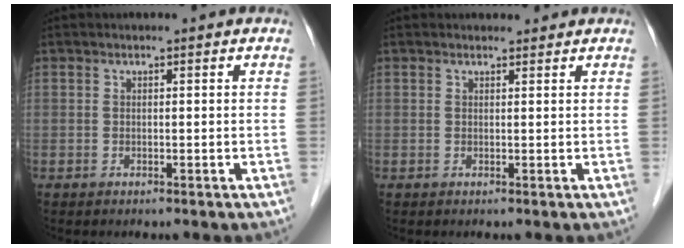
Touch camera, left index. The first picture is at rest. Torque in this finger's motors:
{"motor_torque": [-0.35, -0.34, -0.14, -0.01]}